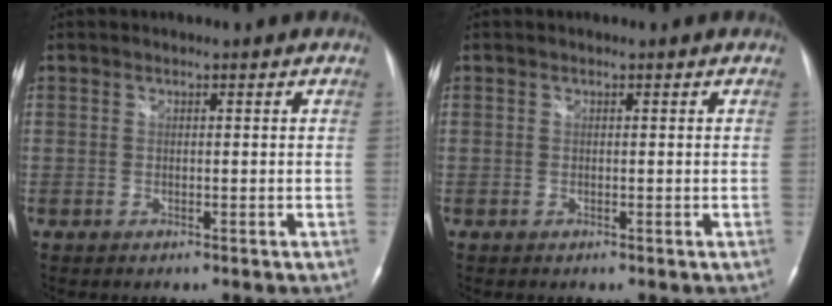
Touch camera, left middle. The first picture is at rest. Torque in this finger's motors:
{"motor_torque": [-0.06, -0.01, 0.07, 0.00]}